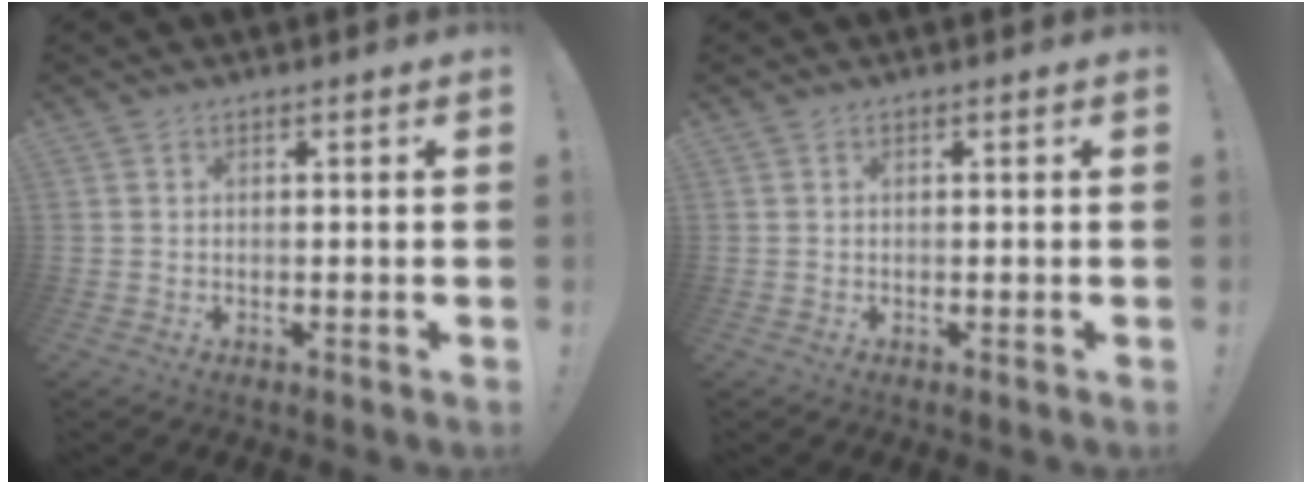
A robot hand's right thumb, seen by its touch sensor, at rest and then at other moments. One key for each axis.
{"total": 0.0}